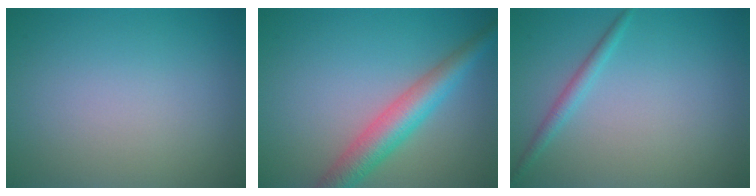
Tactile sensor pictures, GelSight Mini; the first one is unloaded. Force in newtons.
{"total": 5.0, "press": 5.0, "slide": 0.1}
{"total": 1.4, "press": 1.4, "slide": 0.0}